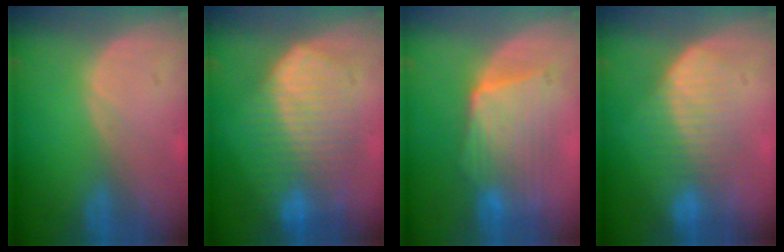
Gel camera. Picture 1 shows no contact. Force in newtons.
{"total": 10.0, "press": 10.0, "slide": 0.4}
{"total": 8.2, "press": 8.1, "slide": 1.4}
{"total": 6.8, "press": 6.6, "slide": 1.5}